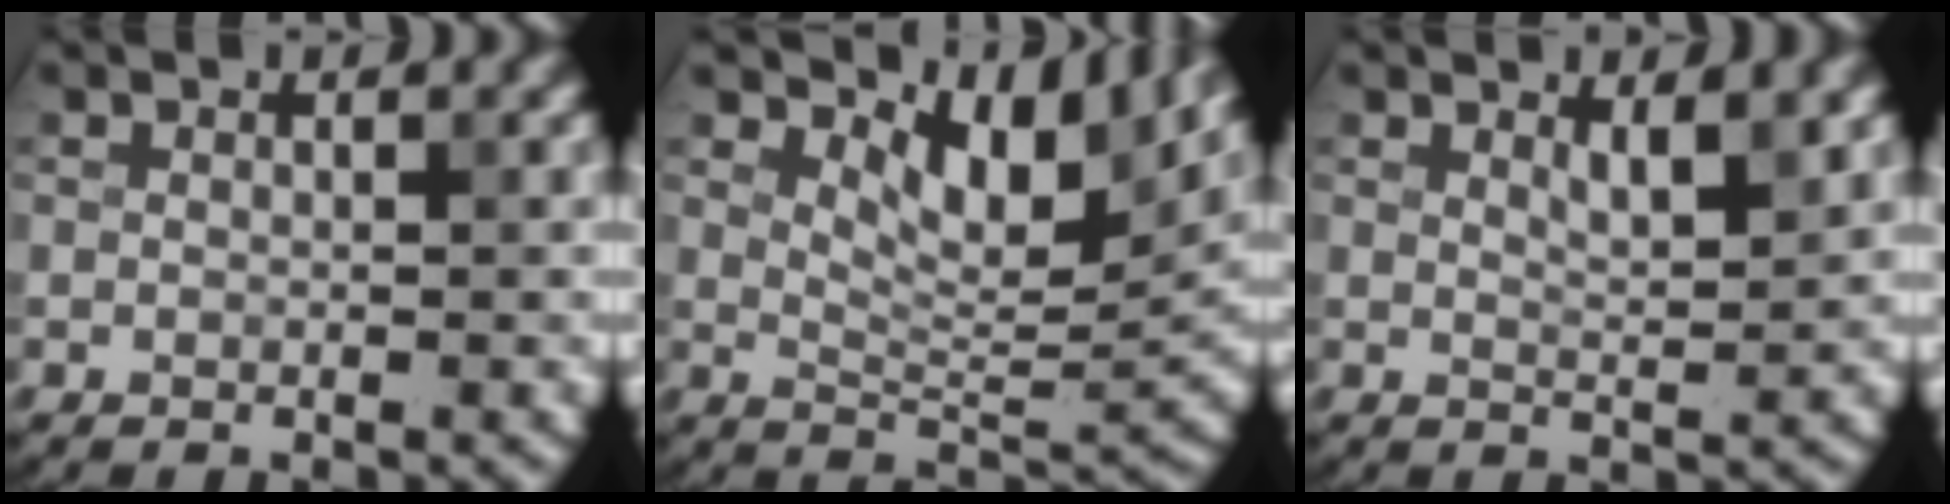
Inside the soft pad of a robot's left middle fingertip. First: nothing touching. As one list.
[{"total": 6.7, "force": [3.9, 2.8, 4.7], "torque": [-0.069, -0.005, 0.060]}, {"total": 2.1, "force": [1.4, 0.5, 1.5], "torque": [-0.020, -0.004, 0.023]}]